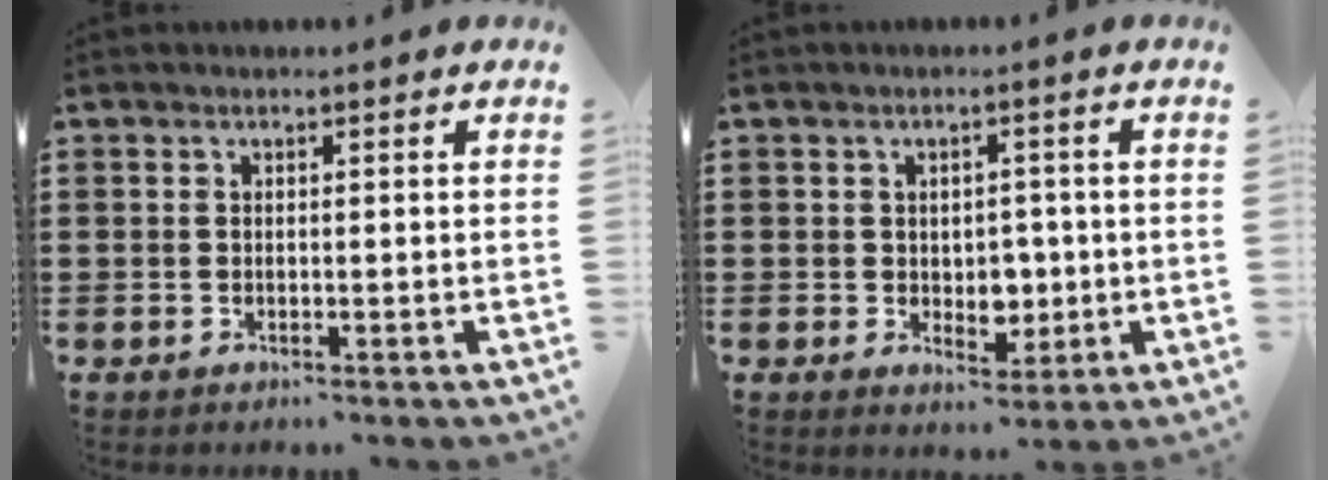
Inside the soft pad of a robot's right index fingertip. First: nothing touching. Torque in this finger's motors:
{"motor_torque": [0.01, 0.13, 0.26, 0.08]}